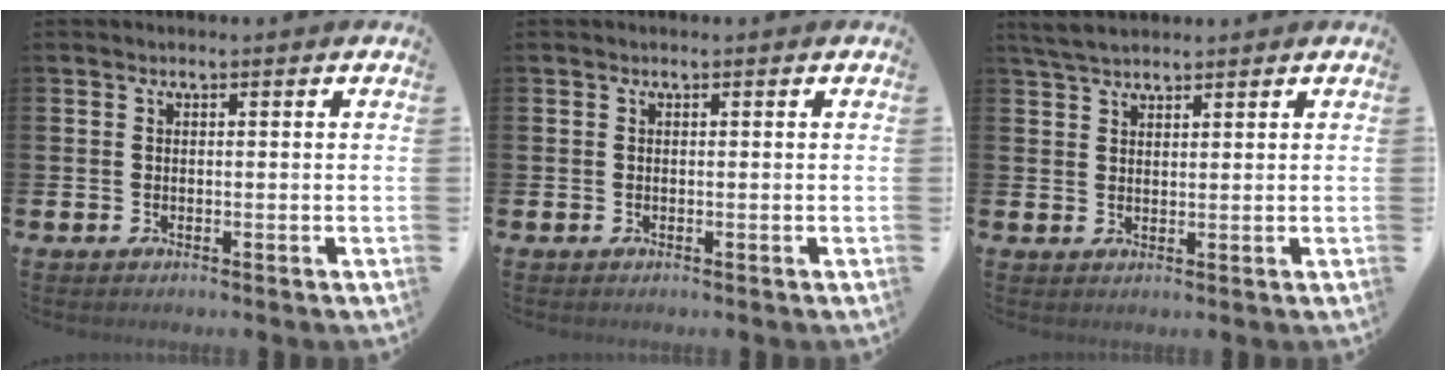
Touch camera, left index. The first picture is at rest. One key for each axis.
{"total": 0.0}
{"total": 3.7, "fx": 3.4, "fy": 0.9, "fz": 1.2, "tx": -0.030, "ty": -0.006, "tz": 0.064}